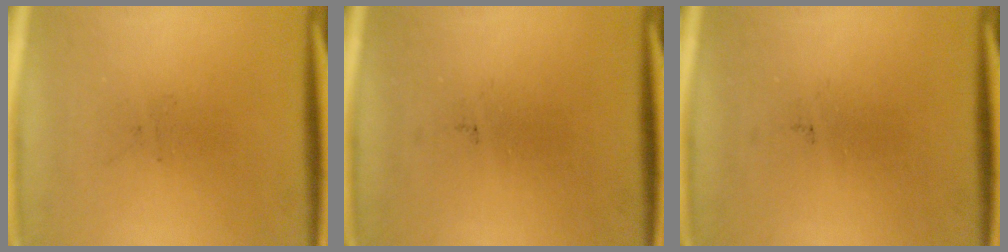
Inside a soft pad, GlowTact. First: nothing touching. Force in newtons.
{"total": 0.0}
{"total": 0.0}